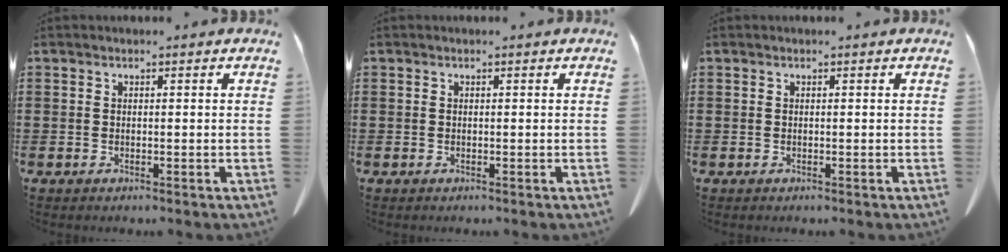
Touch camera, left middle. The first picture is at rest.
{"total": 0.0}
{"total": 0.0}